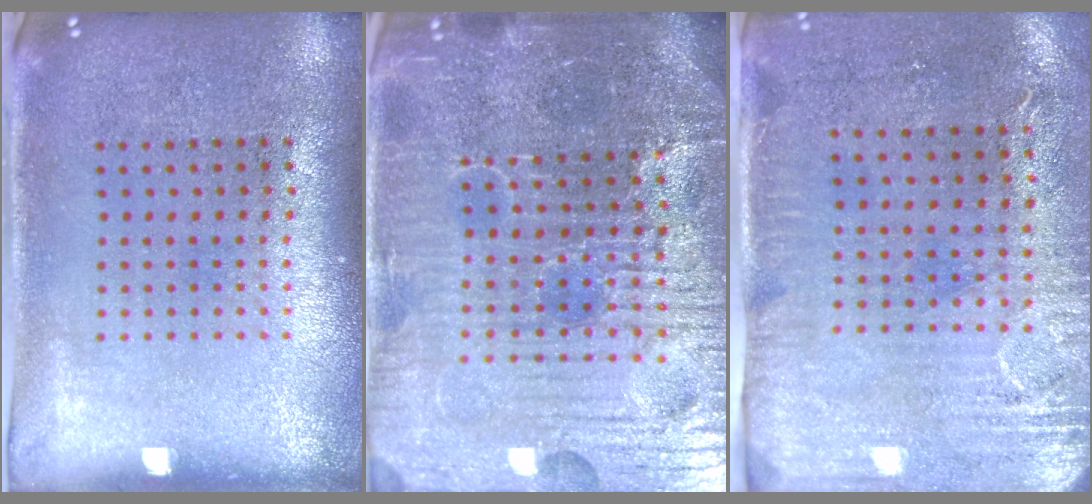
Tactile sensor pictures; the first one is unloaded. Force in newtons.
{"total": 6.4, "press": 5.8, "slide": 2.7}
{"total": 2.9, "press": 2.4, "slide": 1.6}